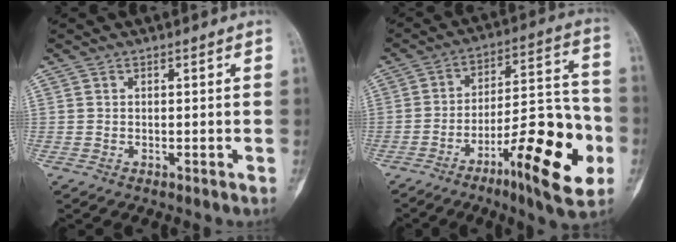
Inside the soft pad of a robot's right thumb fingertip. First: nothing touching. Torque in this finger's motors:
{"motor_torque": [0.30, 0.78, 1.12, -1.14, 0.08]}